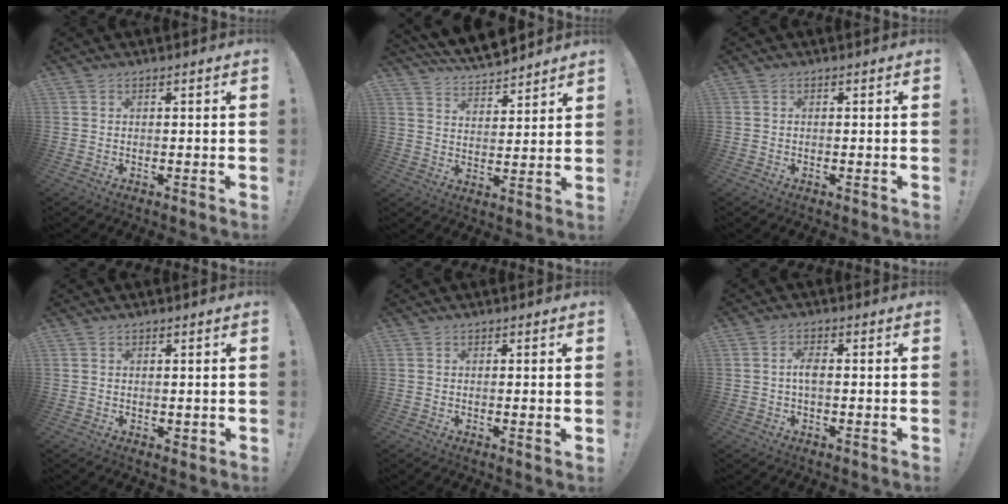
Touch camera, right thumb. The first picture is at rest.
{"total": 8.0, "force": [7.5, 2.3, 1.8], "torque": [-0.050, -0.061, 0.140]}
{"total": 0.0}
{"total": 1.2, "force": [0.4, 1.1, 0.5], "torque": [0.006, -0.004, 0.004]}
{"total": 1.2, "force": [0.3, -0.1, 1.1], "torque": [-0.007, -0.006, 0.002]}
{"total": 3.3, "force": [-0.3, 1.5, 3.0], "torque": [-0.068, 0.008, -0.008]}